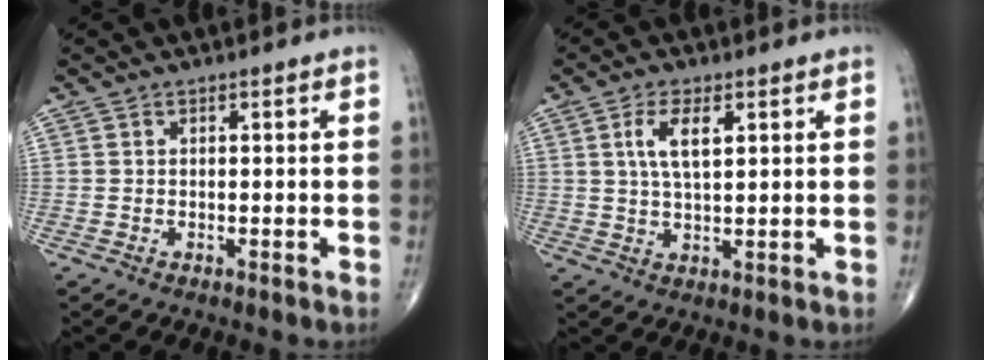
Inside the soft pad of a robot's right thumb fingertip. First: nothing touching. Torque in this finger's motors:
{"motor_torque": [-0.36, 0.49, 0.52, 0.37, 0.05]}